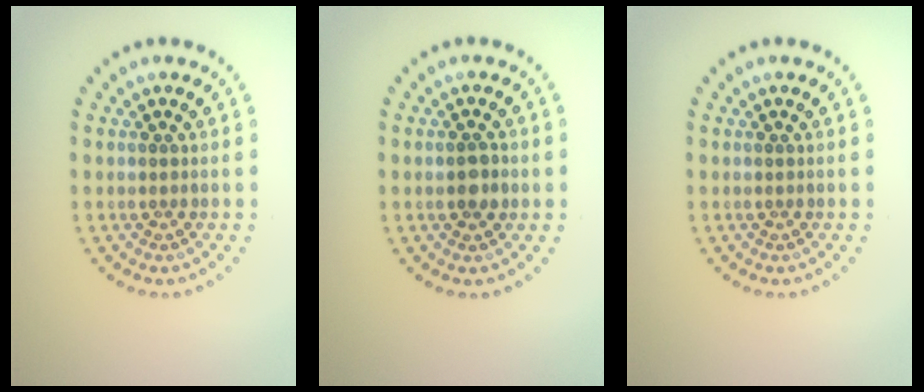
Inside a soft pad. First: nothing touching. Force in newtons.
{"total": 1.8, "press": 1.8, "slide": 0.2}
{"total": 0.0}